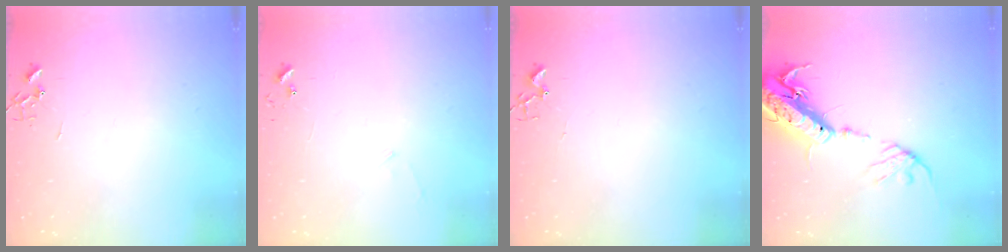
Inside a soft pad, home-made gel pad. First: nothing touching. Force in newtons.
{"total": 5.4, "press": 5.4, "slide": 0.4}
{"total": 1.7, "press": 1.6, "slide": 0.2}
{"total": 19.6, "press": 19.1, "slide": 4.3}